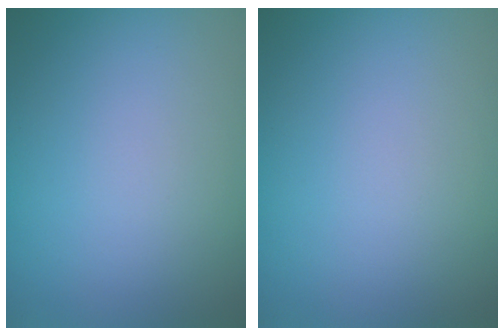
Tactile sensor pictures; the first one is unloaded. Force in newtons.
{"total": 0.0}